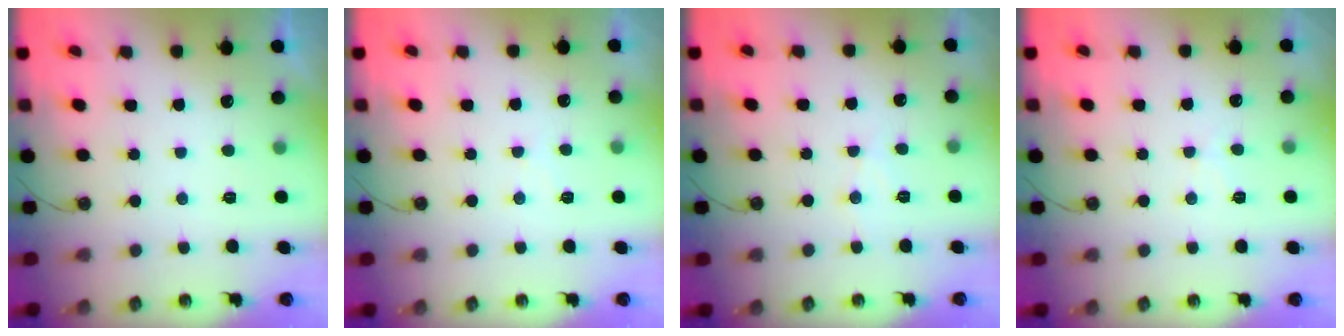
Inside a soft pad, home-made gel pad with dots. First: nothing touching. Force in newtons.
{"total": 4.8, "press": 4.8, "slide": 0.7}
{"total": 6.1, "press": 6.0, "slide": 0.4}
{"total": 6.5, "press": 6.4, "slide": 0.7}